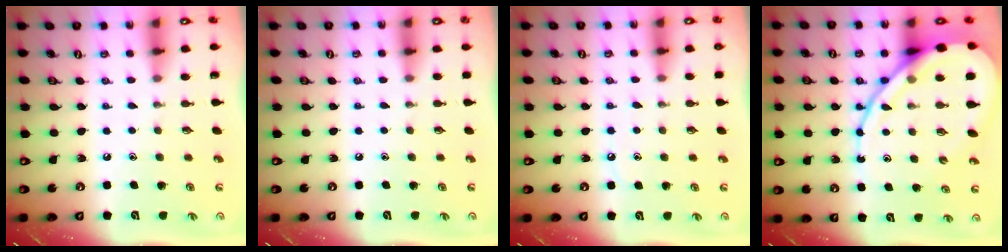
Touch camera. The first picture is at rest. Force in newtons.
{"total": 2.7, "press": 2.7, "slide": 0.5}
{"total": 7.5, "press": 7.5, "slide": 0.9}
{"total": 18.7, "press": 18.6, "slide": 2.1}